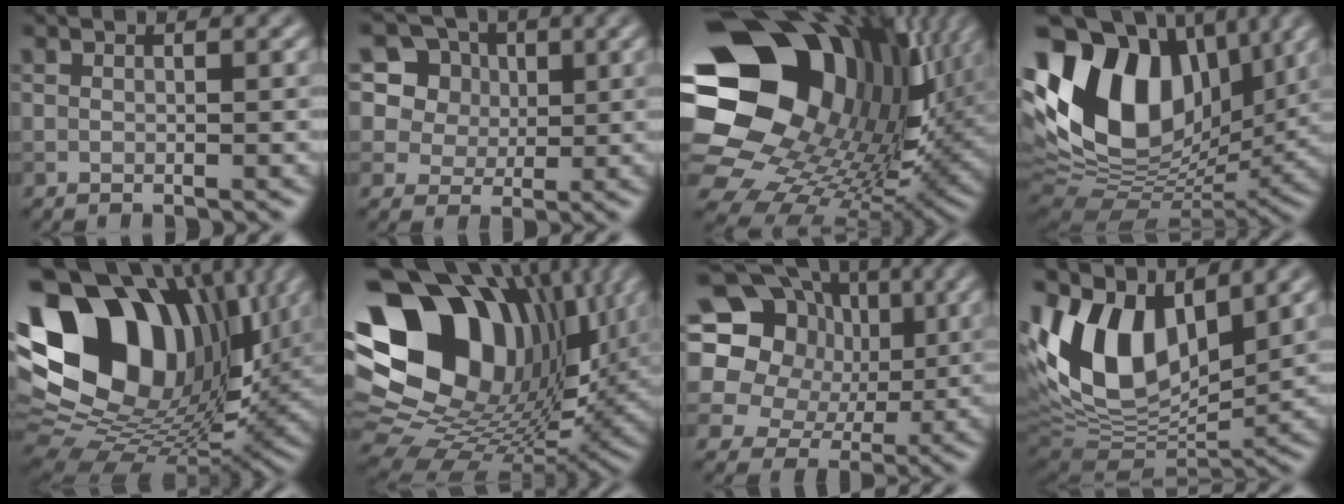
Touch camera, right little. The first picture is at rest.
{"total": 9.7, "force": [4.5, 7.7, 3.8], "torque": [-0.101, 0.014, 0.076]}
{"total": 22.5, "force": [5.9, 17.5, 12.8], "torque": [-0.294, -0.016, 0.113]}
{"total": 16.8, "force": [4.1, 11.0, 12.0], "torque": [-0.243, 0.025, 0.063]}
{"total": 18.8, "force": [5.1, 13.3, 12.3], "torque": [-0.250, 0.013, 0.089]}
{"total": 19.3, "force": [5.5, 14.2, 11.8], "torque": [-0.250, -0.007, 0.116]}
{"total": 18.9, "force": [4.9, 16.6, 7.6], "torque": [-0.182, 0.035, 0.066]}
{"total": 12.0, "force": [4.1, 6.9, 9.0], "torque": [-0.179, 0.005, 0.069]}